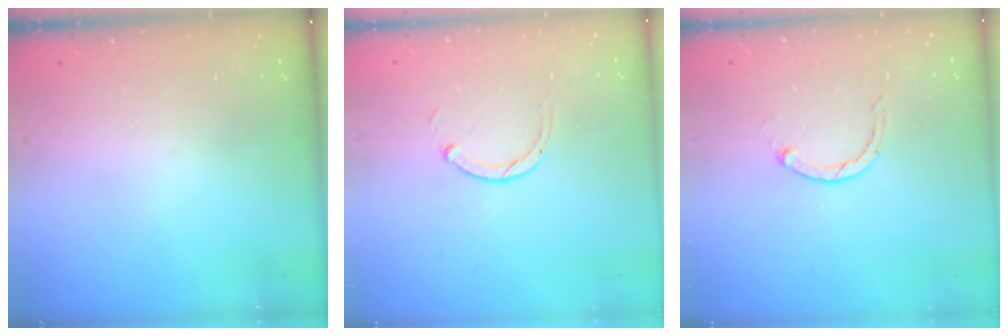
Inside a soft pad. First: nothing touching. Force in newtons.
{"total": 2.3, "press": 2.3, "slide": 0.3}
{"total": 2.8, "press": 2.8, "slide": 0.5}